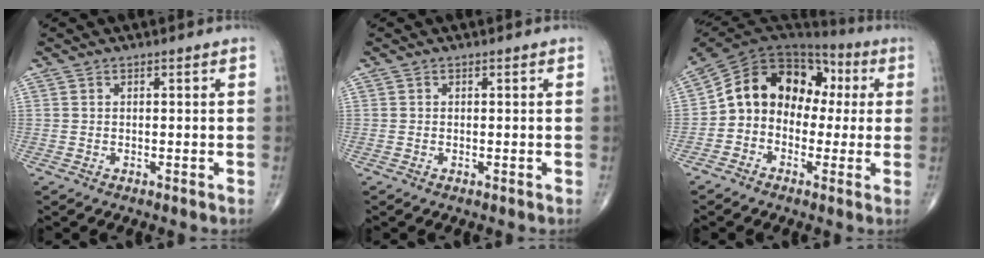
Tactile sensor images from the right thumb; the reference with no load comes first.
{"total": 0.0}
{"total": 15.4, "force": [0.6, 12.1, 9.6], "torque": [-0.129, 0.052, -0.001]}